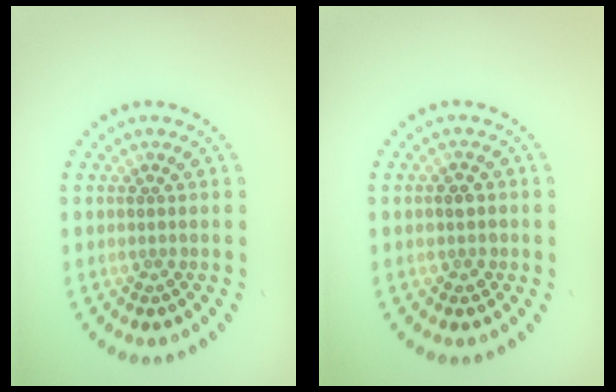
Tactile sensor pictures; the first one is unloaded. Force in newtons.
{"total": 1.4, "press": 1.4, "slide": 0.4}